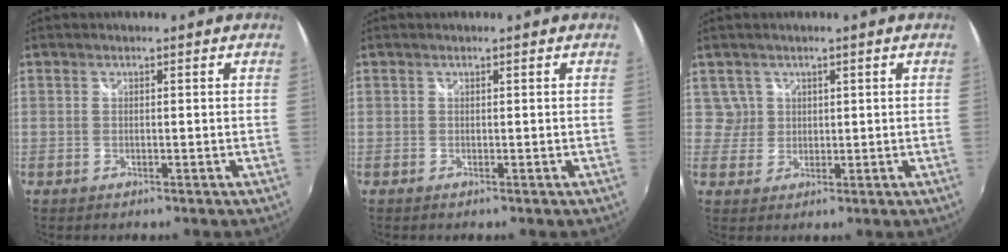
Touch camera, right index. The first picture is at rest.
{"total": 0.0}
{"total": 2.8, "force": [1.1, 2.5, -0.4], "torque": [0.027, 0.016, 0.019]}